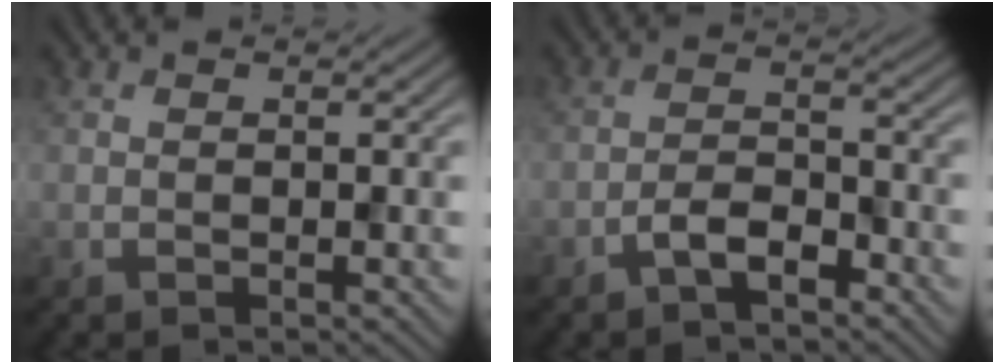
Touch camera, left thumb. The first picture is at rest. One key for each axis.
{"total": 3.6, "fx": -2.5, "fy": 1.4, "fz": 2.2, "tx": -0.041, "ty": 0.008, "tz": -0.054}